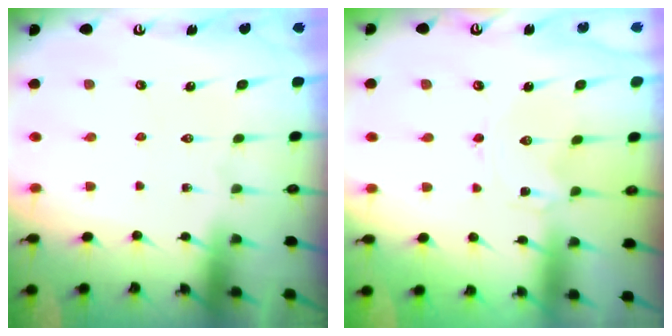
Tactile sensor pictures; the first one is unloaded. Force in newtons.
{"total": 0.0}